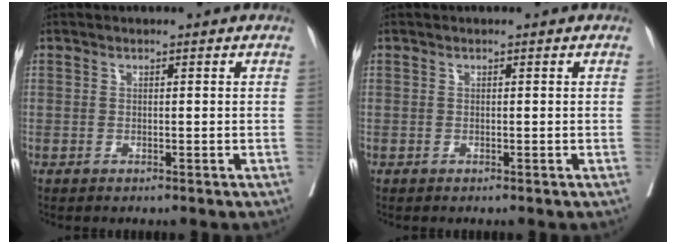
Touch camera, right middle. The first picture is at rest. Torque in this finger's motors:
{"motor_torque": [0.05, 0.10, 0.04, 0.01]}